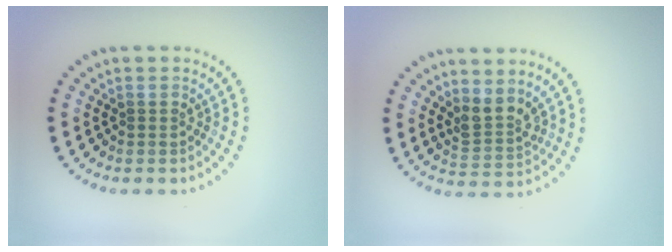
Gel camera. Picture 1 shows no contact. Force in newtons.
{"total": 2.6, "press": 1.9, "slide": 1.8}